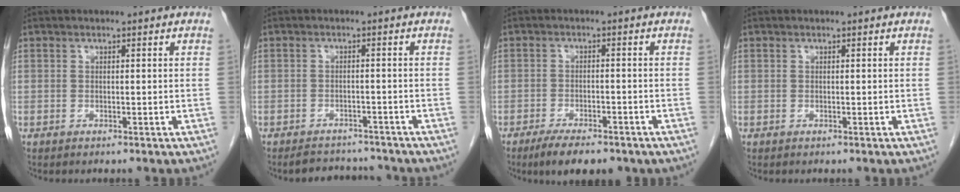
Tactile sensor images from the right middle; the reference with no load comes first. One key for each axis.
{"total": 5.0, "fx": -4.8, "fy": 1.3, "fz": 0.3, "tx": 0.000, "ty": 0.004, "tz": -0.068}
{"total": 7.2, "fx": -5.3, "fy": 2.3, "fz": 4.3, "tx": -0.065, "ty": -0.009, "tz": -0.078}
{"total": 0.0}